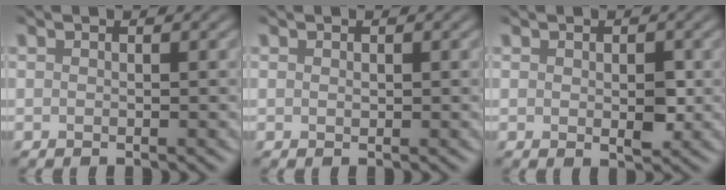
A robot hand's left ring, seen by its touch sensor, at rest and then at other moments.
{"total": 0.0}
{"total": 1.7, "force": [-0.1, 1.0, 1.4], "torque": [-0.026, -0.004, 0.002]}